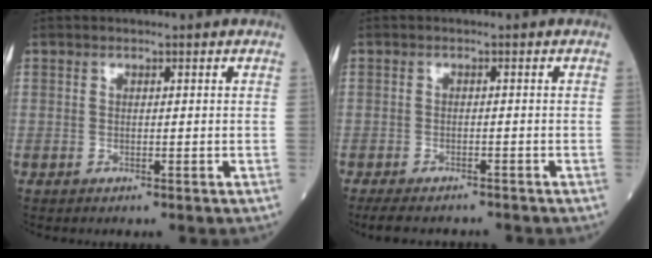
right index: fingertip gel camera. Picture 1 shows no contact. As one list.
[{"total": 7.4, "force": [-6.7, 1.7, 2.7], "torque": [-0.036, -0.011, -0.097]}]